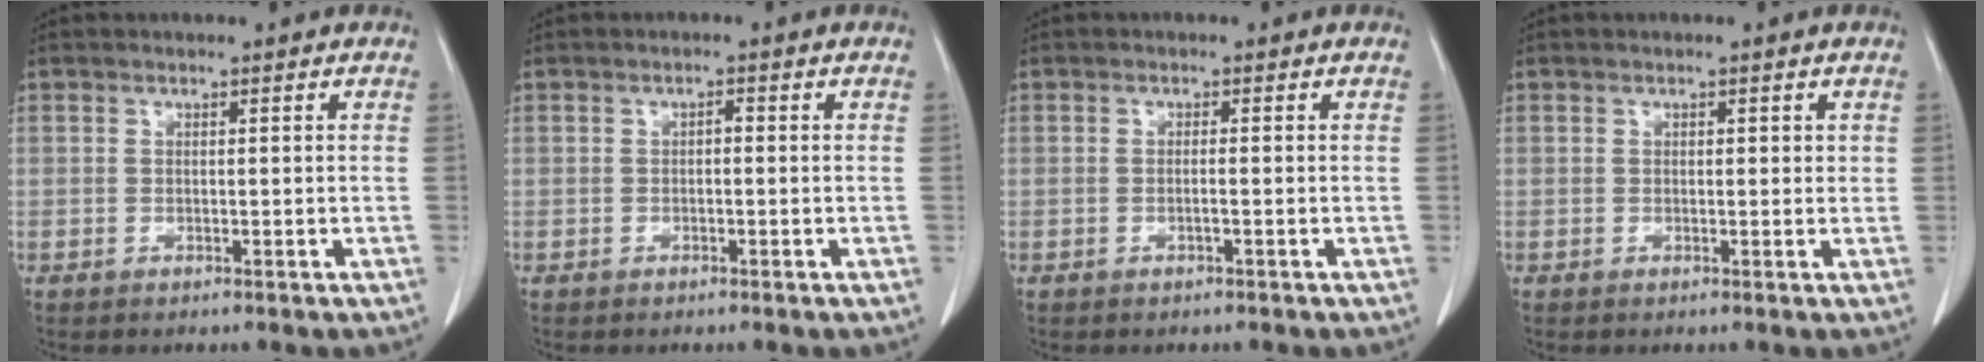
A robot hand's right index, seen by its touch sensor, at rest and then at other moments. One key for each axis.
{"total": 0.8, "fx": -0.1, "fy": 0.4, "fz": 0.7, "tx": -0.012, "ty": 0.003, "tz": -0.004}
{"total": 0.8, "fx": -0.3, "fy": -0.1, "fz": 0.7, "tx": -0.013, "ty": 0.001, "tz": -0.006}
{"total": 1.2, "fx": 0.5, "fy": 0.7, "fz": 0.8, "tx": -0.006, "ty": 0.000, "tz": 0.005}